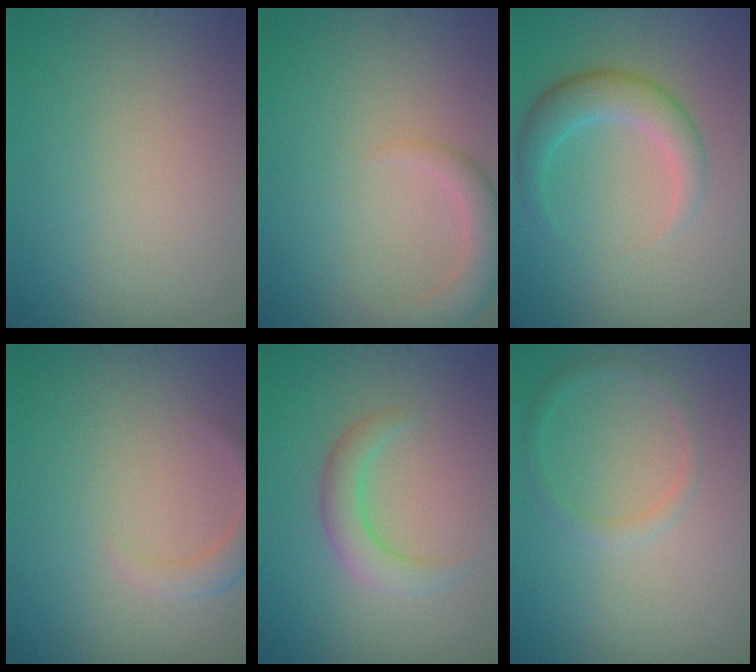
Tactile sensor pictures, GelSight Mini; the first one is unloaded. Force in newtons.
{"total": 2.8, "press": 2.7, "slide": 0.2}
{"total": 3.6, "press": 3.6, "slide": 0.1}
{"total": 2.2, "press": 2.2, "slide": 0.2}
{"total": 2.8, "press": 2.8, "slide": 0.2}
{"total": 1.3, "press": 1.3, "slide": 0.1}